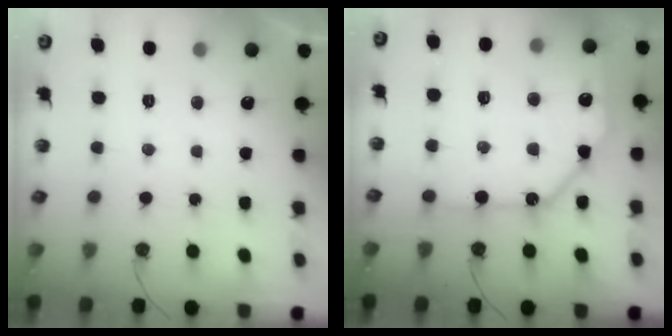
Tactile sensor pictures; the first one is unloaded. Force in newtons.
{"total": 15.8, "press": 15.7, "slide": 1.7}